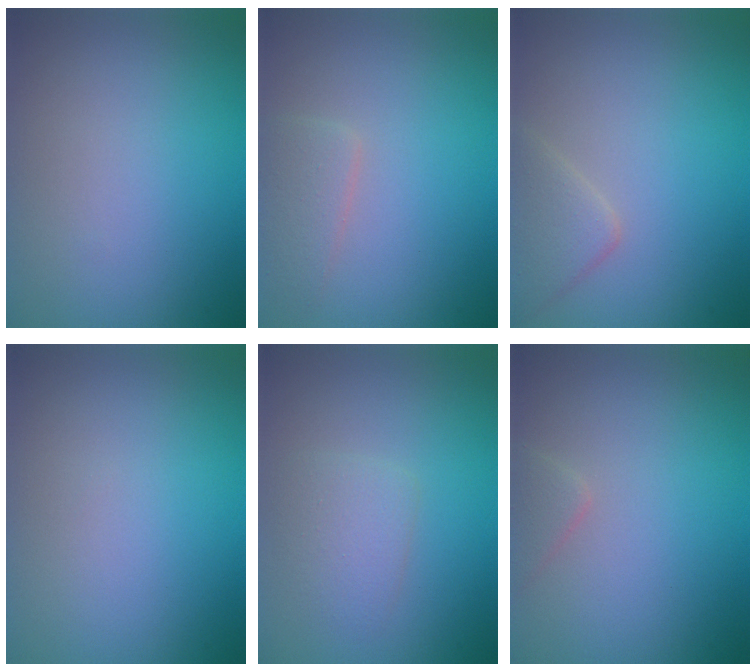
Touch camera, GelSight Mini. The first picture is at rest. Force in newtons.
{"total": 2.0, "press": 2.0, "slide": 0.1}
{"total": 2.6, "press": 2.6, "slide": 0.1}
{"total": 0.0}
{"total": 2.0, "press": 2.0, "slide": 0.0}
{"total": 1.3, "press": 1.2, "slide": 0.1}